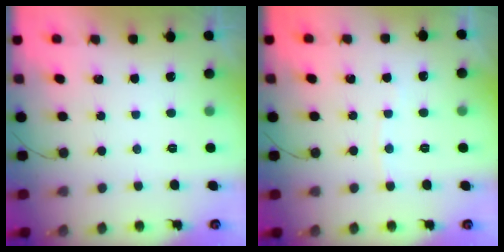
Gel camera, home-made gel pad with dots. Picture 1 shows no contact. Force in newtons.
{"total": 2.2, "press": 2.2, "slide": 0.2}